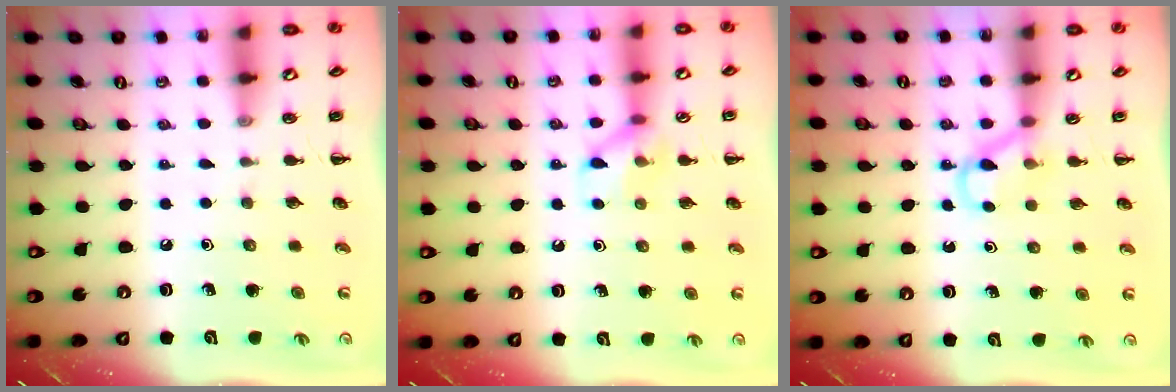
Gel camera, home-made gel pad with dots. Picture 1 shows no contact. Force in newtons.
{"total": 8.3, "press": 8.2, "slide": 1.3}
{"total": 5.0, "press": 4.8, "slide": 1.2}